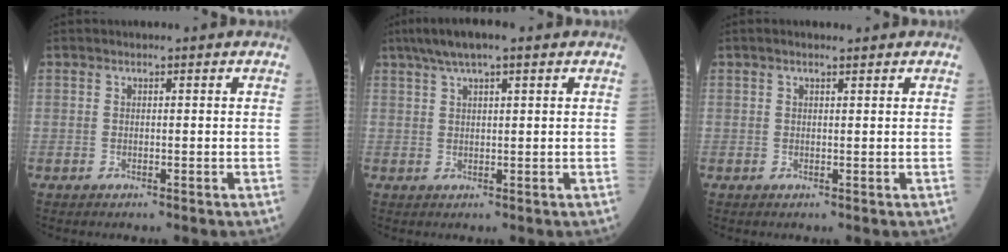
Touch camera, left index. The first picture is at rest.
{"total": 6.2, "force": [4.1, 0.9, 4.5], "torque": [-0.087, 0.033, 0.072]}
{"total": 1.3, "force": [1.0, 0.2, 0.8], "torque": [-0.018, 0.008, 0.016]}